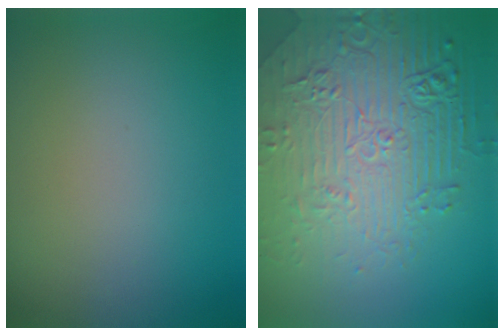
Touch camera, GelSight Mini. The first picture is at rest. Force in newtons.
{"total": 9.0, "press": 6.1, "slide": 6.5}